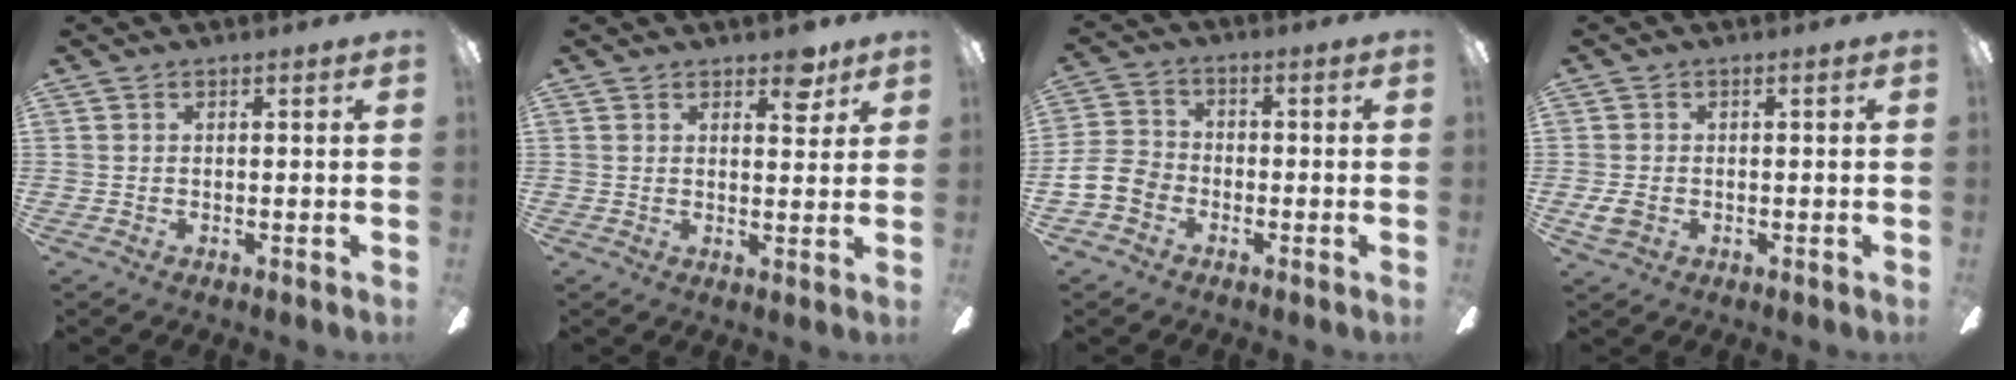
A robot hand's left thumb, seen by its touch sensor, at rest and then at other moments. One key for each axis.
{"total": 5.0, "fx": 3.4, "fy": 2.5, "fz": 2.6, "tx": -0.018, "ty": -0.015, "tz": 0.055}
{"total": 7.1, "fx": -3.2, "fy": 5.4, "fz": 3.2, "tx": -0.085, "ty": 0.022, "tz": -0.064}
{"total": 3.1, "fx": -1.0, "fy": 2.1, "fz": 2.0, "tx": -0.045, "ty": 0.001, "tz": -0.020}